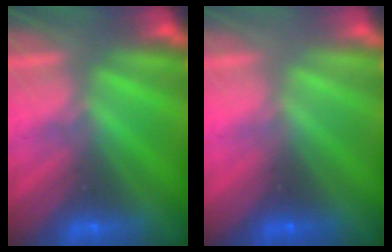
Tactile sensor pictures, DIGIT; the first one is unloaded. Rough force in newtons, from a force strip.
{"total": 2.9}